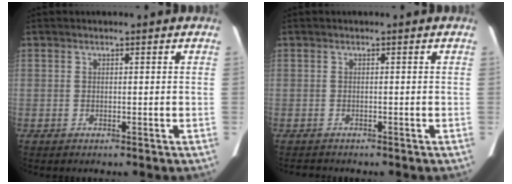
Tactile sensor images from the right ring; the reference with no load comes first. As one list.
[{"total": 1.4, "force": [-1.3, 0.4, 0.3], "torque": [-0.008, -0.005, -0.017]}]